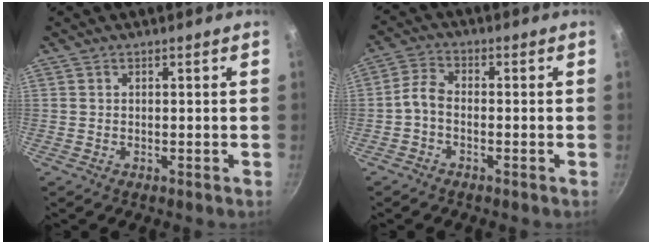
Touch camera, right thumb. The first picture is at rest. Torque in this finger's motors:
{"motor_torque": [0.55, 0.24, 0.37, -0.70, 0.13]}